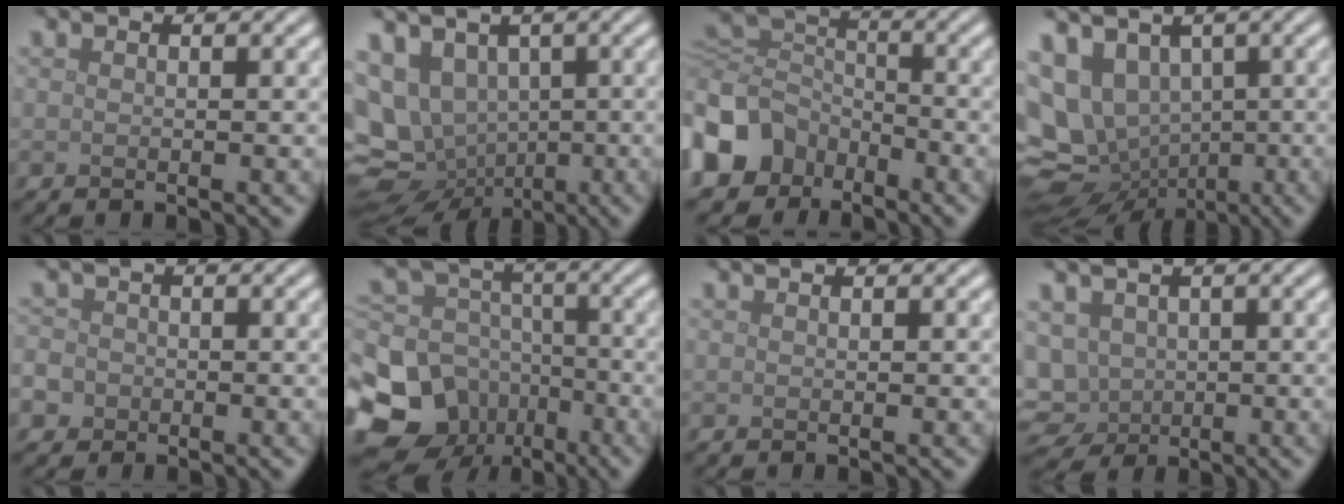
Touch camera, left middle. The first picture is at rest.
{"total": 11.8, "force": [-0.3, 10.4, 5.6], "torque": [-0.134, -0.004, 0.002]}
{"total": 7.1, "force": [-3.7, 5.4, 2.7], "torque": [-0.059, -0.004, -0.085]}
{"total": 11.0, "force": [1.2, 9.1, 6.0], "torque": [-0.129, -0.012, 0.040]}
{"total": 4.3, "force": [-2.0, 3.6, 1.1], "torque": [-0.015, -0.003, -0.053]}
{"total": 15.1, "force": [-8.3, 11.7, 4.9], "torque": [-0.137, -0.029, -0.133]}
{"total": 0.0}
{"total": 6.6, "force": [-1.0, 5.8, 2.9], "torque": [-0.071, -0.005, -0.021]}